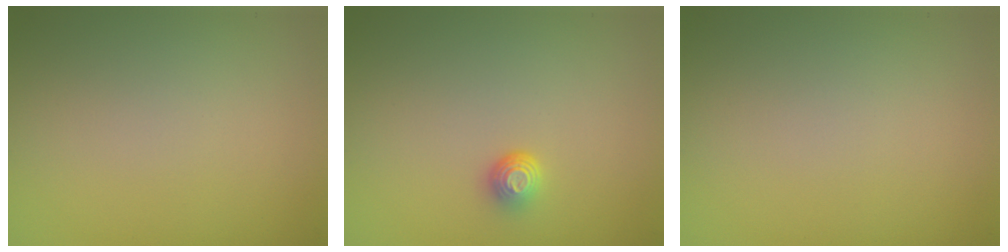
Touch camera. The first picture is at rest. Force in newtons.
{"total": 1.3, "press": 1.0, "slide": 0.9}
{"total": 0.0}